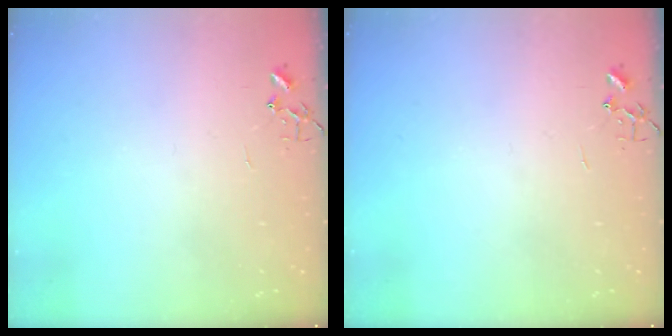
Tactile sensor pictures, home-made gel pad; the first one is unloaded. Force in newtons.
{"total": 0.0}